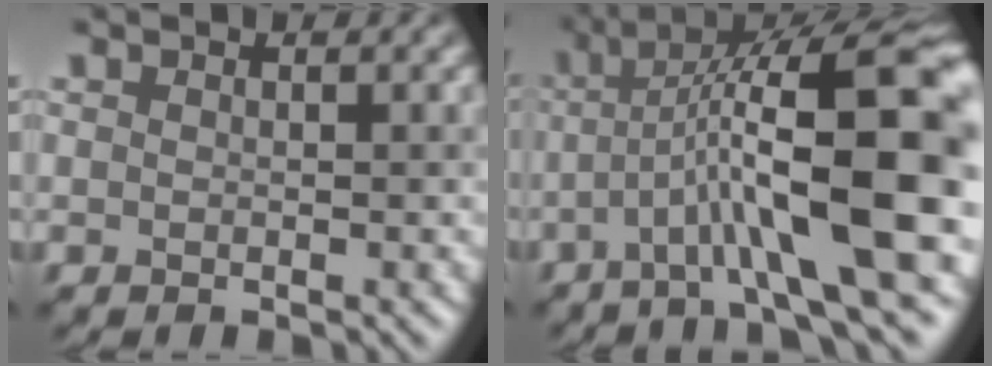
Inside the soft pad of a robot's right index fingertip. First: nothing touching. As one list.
[{"total": 11.9, "force": [-1.7, 2.7, 11.4], "torque": [-0.181, 0.022, -0.024]}]